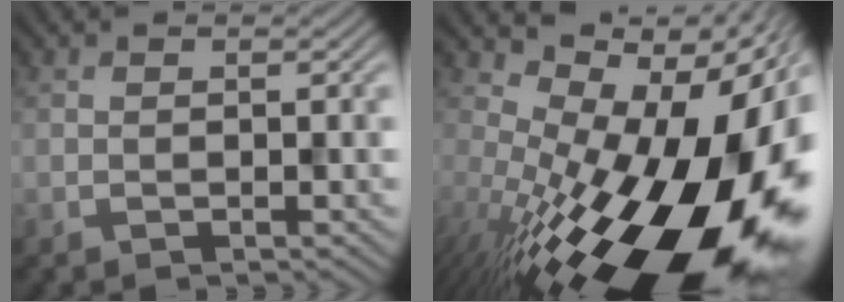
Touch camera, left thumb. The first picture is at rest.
{"total": 20.2, "force": [-3.4, 9.2, 17.7], "torque": [-0.266, -0.040, -0.047]}